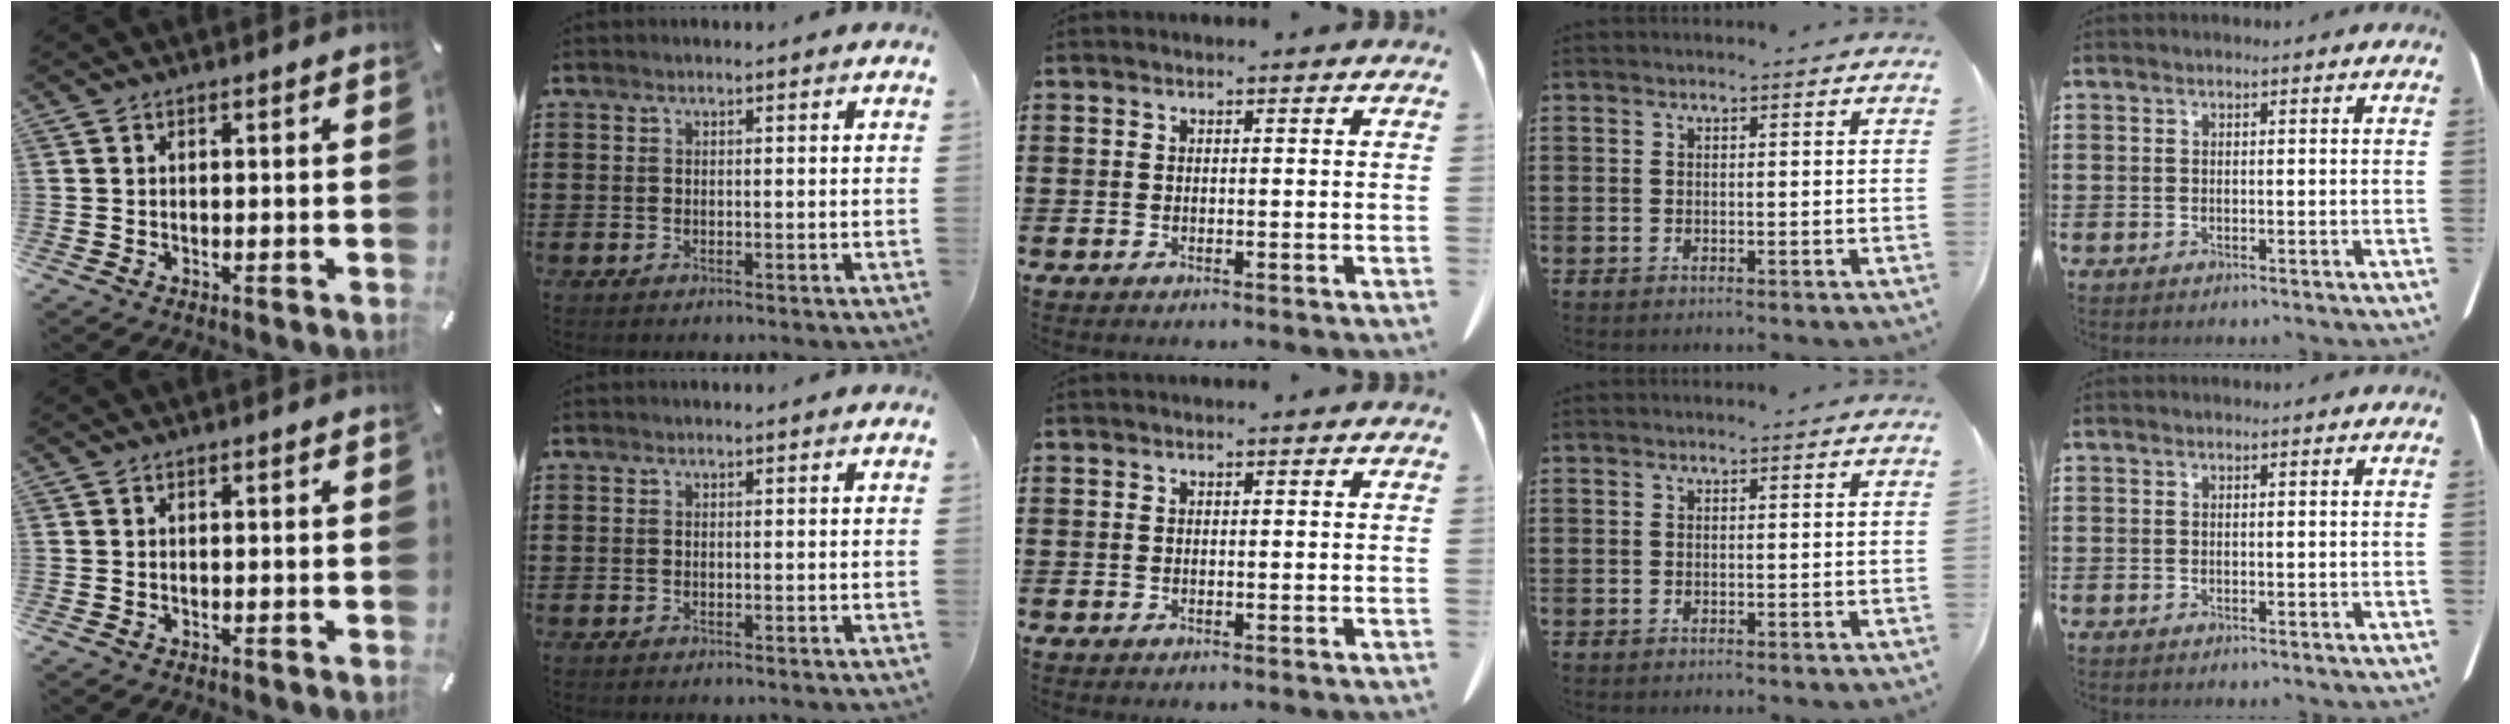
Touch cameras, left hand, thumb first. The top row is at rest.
{}